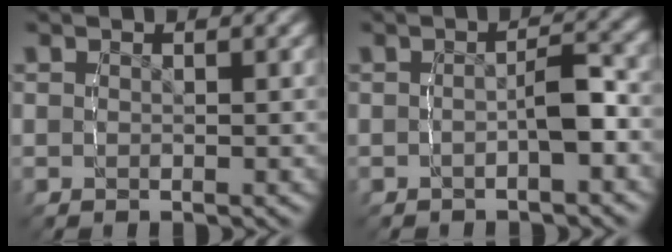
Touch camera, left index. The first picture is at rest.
{"total": 2.9, "force": [-1.3, 1.0, 2.4], "torque": [-0.039, 0.002, -0.017]}